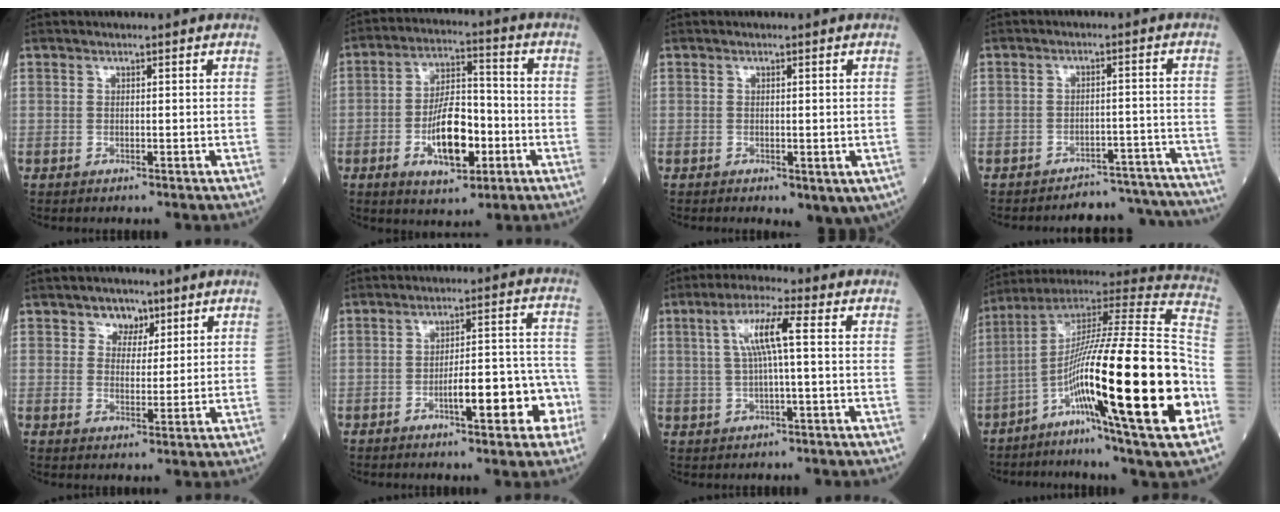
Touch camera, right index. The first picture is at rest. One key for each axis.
{"total": 11.2, "fx": -3.6, "fy": 4.4, "fz": 9.6, "tx": -0.182, "ty": 0.006, "tz": -0.060}
{"total": 6.1, "fx": -2.5, "fy": 2.8, "fz": 4.7, "tx": -0.064, "ty": -0.013, "tz": -0.029}
{"total": 12.6, "fx": -12.4, "fy": 2.2, "fz": -0.1, "tx": 0.028, "ty": 0.038, "tz": -0.148}
{"total": 4.0, "fx": 2.3, "fy": 2.9, "fz": 1.4, "tx": -0.019, "ty": 0.005, "tz": 0.037}
{"total": 10.5, "fx": -4.6, "fy": 2.6, "fz": 9.1, "tx": -0.121, "ty": 0.035, "tz": -0.060}
{"total": 6.8, "fx": 1.2, "fy": 0.3, "fz": 6.7, "tx": -0.132, "ty": 0.014, "tz": 0.024}
{"total": 31.7, "fx": -8.6, "fy": 0.8, "fz": 30.5, "tx": -0.467, "ty": -0.036, "tz": -0.166}